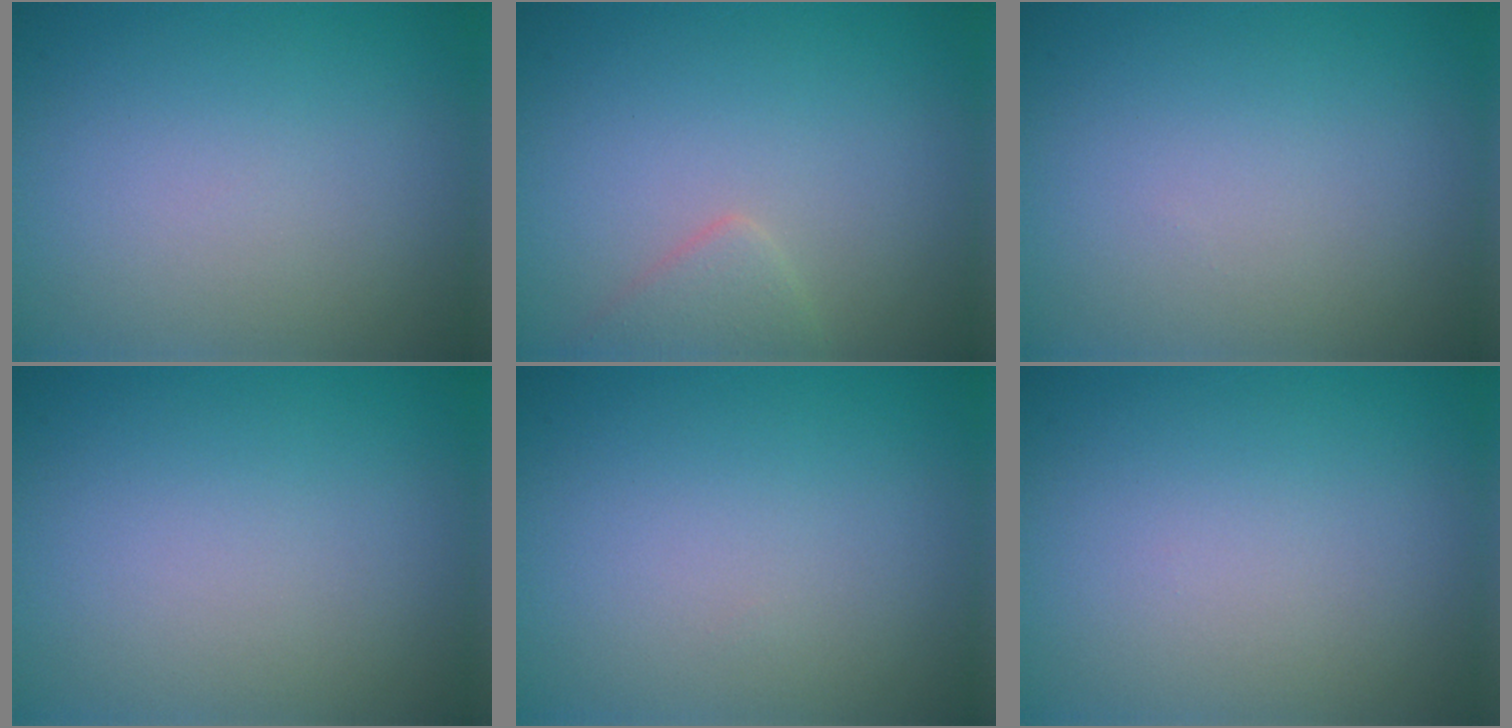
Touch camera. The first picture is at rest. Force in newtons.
{"total": 1.9, "press": 1.9, "slide": 0.0}
{"total": 0.0}
{"total": 0.0}
{"total": 0.0}
{"total": 0.0}